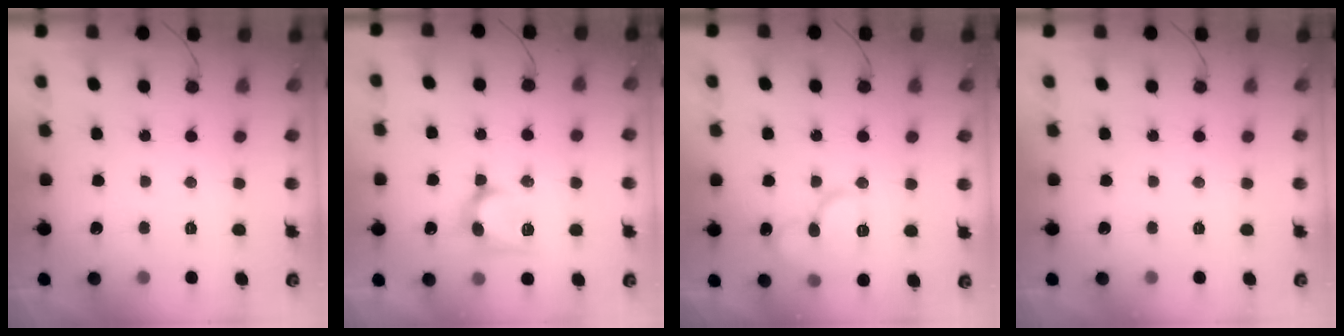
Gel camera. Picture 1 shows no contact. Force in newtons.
{"total": 10.1, "press": 10.0, "slide": 0.7}
{"total": 11.6, "press": 11.5, "slide": 1.5}
{"total": 0.0}